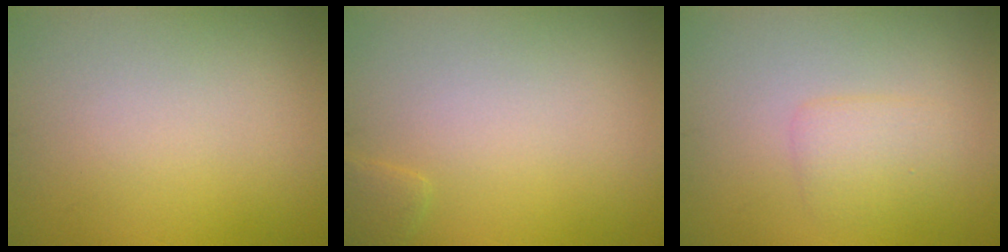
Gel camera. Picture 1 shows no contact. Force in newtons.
{"total": 1.0, "press": 1.0, "slide": 0.1}
{"total": 1.8, "press": 1.8, "slide": 0.0}